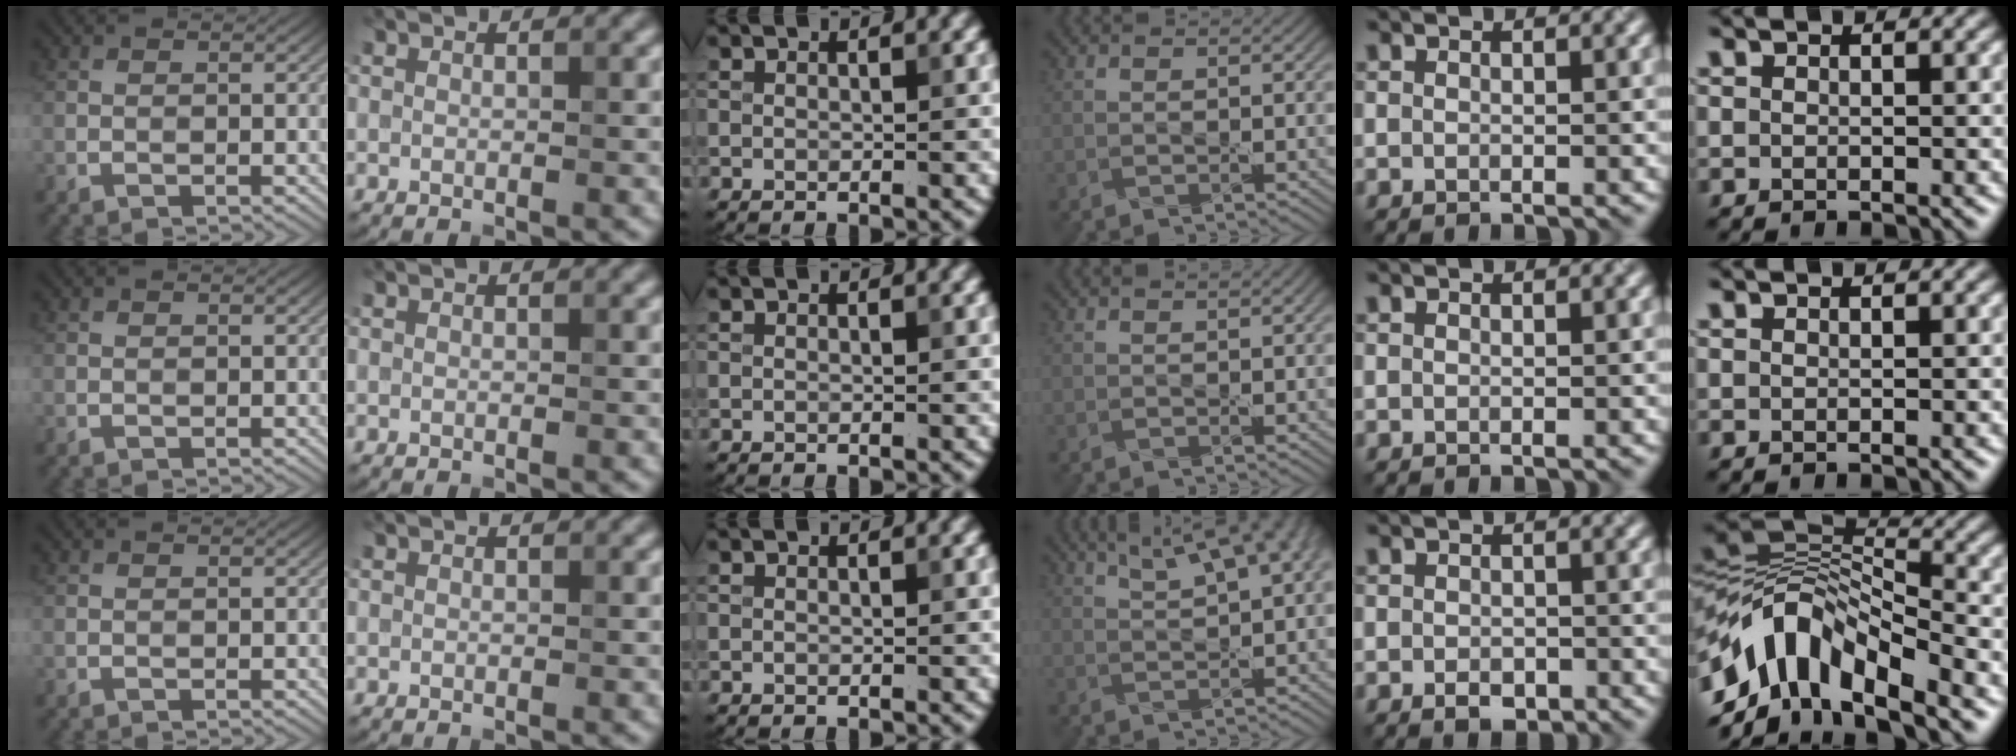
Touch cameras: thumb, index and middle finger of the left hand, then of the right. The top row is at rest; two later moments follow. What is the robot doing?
{"motion": "pour", "object": "sugar"}